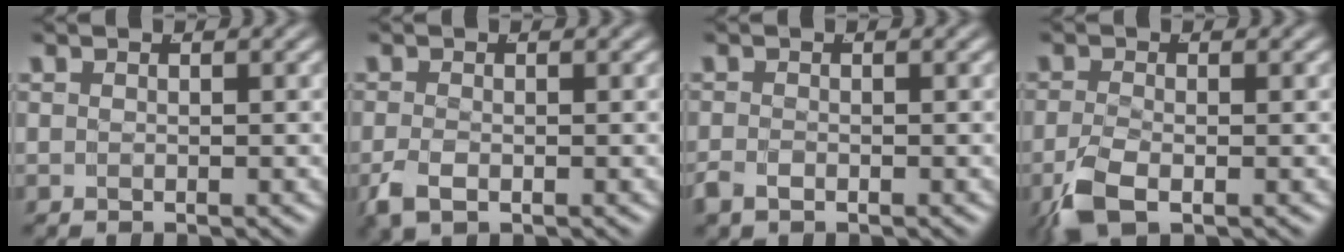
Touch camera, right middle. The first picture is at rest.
{"total": 2.1, "force": [-1.2, 0.9, 1.5], "torque": [-0.042, -0.011, -0.013]}
{"total": 1.6, "force": [-1.1, 0.8, 0.8], "torque": [-0.023, -0.010, -0.015]}
{"total": 3.5, "force": [-2.0, 1.2, 2.6], "torque": [-0.065, -0.019, -0.024]}